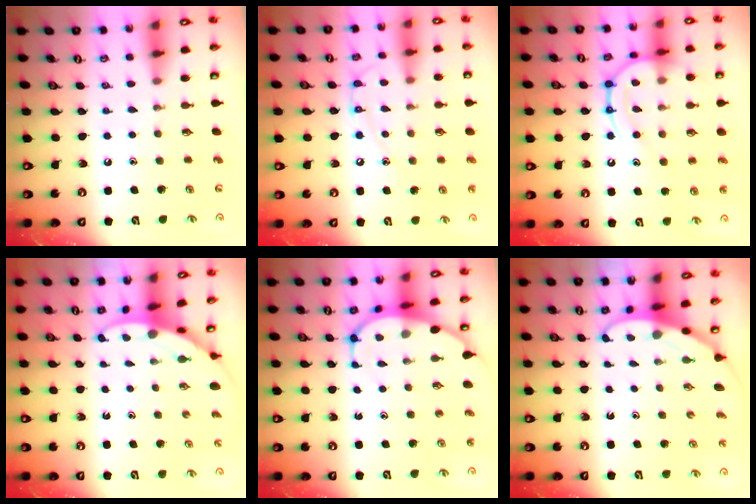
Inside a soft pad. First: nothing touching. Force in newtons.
{"total": 11.0, "press": 11.0, "slide": 0.9}
{"total": 16.4, "press": 16.3, "slide": 1.4}
{"total": 3.3, "press": 3.3, "slide": 0.2}
{"total": 7.9, "press": 7.9, "slide": 0.8}
{"total": 3.2, "press": 3.2, "slide": 0.1}